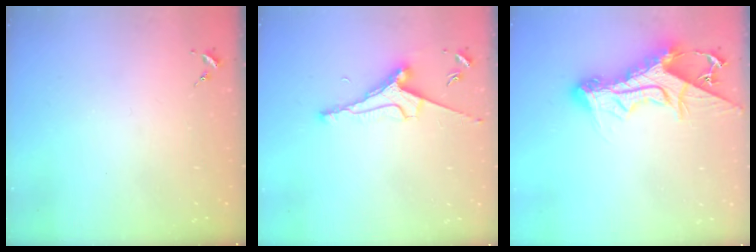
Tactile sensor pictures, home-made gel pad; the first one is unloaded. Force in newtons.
{"total": 8.2, "press": 8.1, "slide": 1.0}
{"total": 18.1, "press": 18.0, "slide": 1.6}